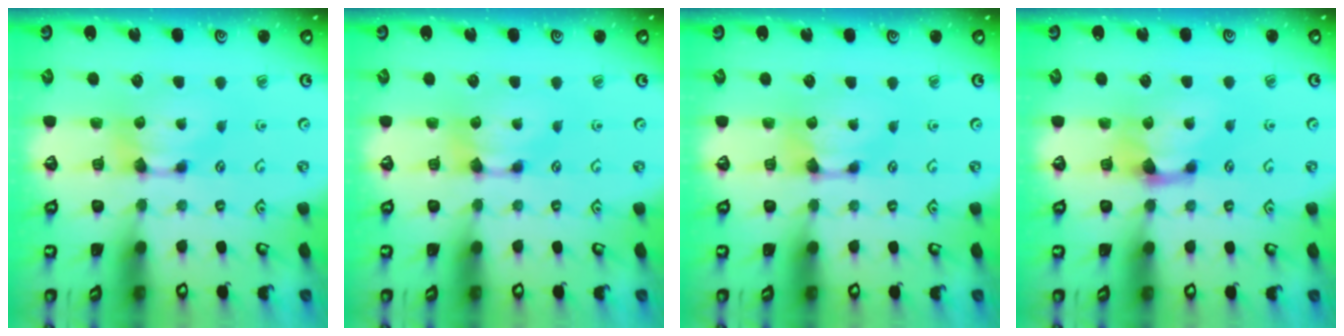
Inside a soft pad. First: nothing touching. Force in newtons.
{"total": 0.0}
{"total": 0.9, "press": 0.3, "slide": 0.8}
{"total": 2.2, "press": 2.1, "slide": 0.9}